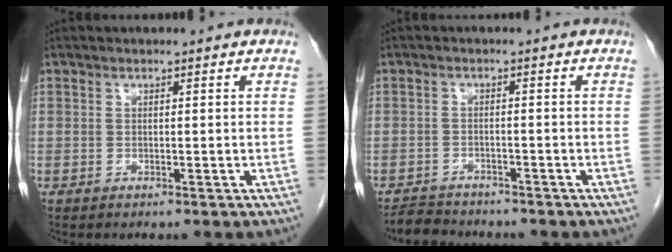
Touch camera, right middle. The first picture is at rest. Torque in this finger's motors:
{"motor_torque": [0.03, -0.02, 0.00, 0.00]}